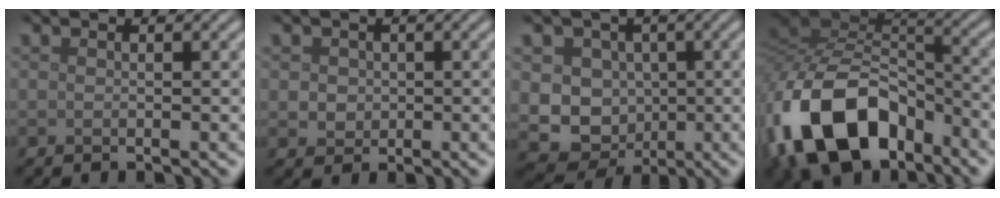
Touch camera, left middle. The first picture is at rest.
{"total": 1.7, "force": [0.2, 1.5, 0.6], "torque": [-0.008, -0.004, 0.007]}
{"total": 9.0, "force": [0.1, 8.2, 3.7], "torque": [-0.049, 0.014, -0.029]}
{"total": 13.7, "force": [-7.1, 8.1, 8.4], "torque": [-0.176, -0.008, -0.139]}